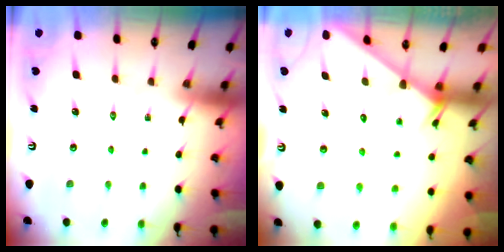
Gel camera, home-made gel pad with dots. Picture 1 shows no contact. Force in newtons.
{"total": 2.4, "press": 2.4, "slide": 0.1}